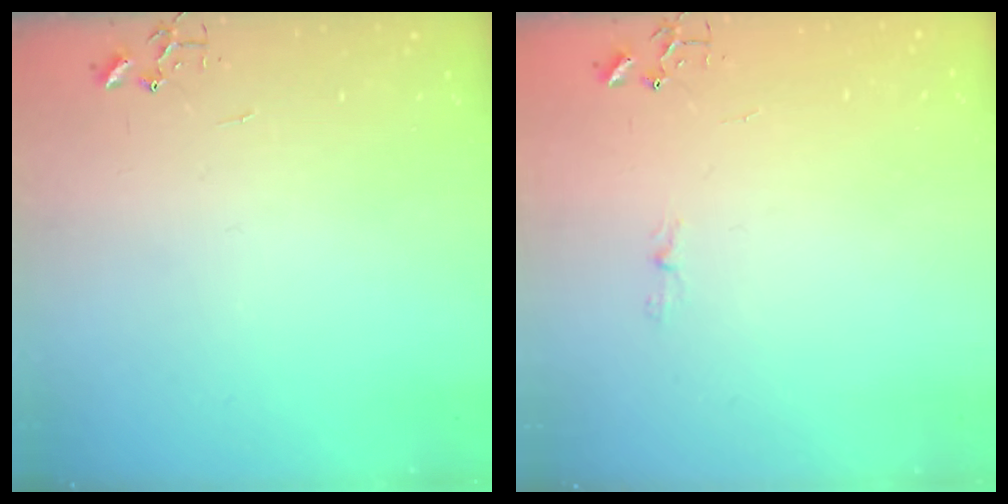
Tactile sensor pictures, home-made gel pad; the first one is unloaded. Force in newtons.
{"total": 3.5, "press": 3.5, "slide": 0.3}